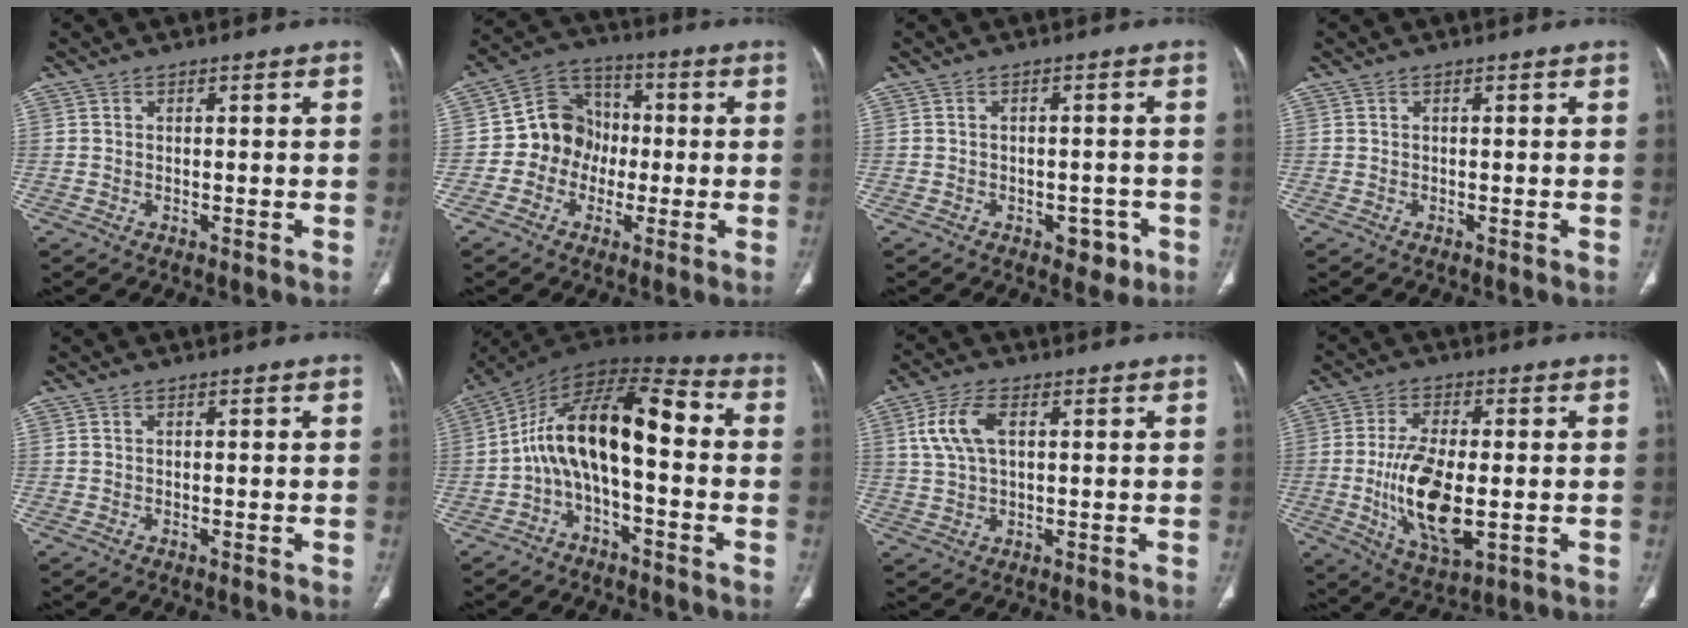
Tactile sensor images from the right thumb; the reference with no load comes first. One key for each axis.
{"total": 10.3, "fx": -1.5, "fy": 9.2, "fz": 4.2, "tx": -0.031, "ty": 0.032, "tz": -0.041}
{"total": 4.1, "fx": -2.0, "fy": 2.7, "fz": 2.3, "tx": -0.011, "ty": 0.011, "tz": -0.021}
{"total": 0.0}
{"total": 0.0}
{"total": 14.0, "fx": -1.7, "fy": 6.3, "fz": 12.4, "tx": -0.203, "ty": 0.077, "tz": -0.041}
{"total": 7.9, "fx": 2.2, "fy": 4.2, "fz": 6.3, "tx": -0.137, "ty": 0.008, "tz": 0.047}
{"total": 14.1, "fx": -1.8, "fy": 6.1, "fz": 12.5, "tx": -0.238, "ty": -0.013, "tz": -0.023}